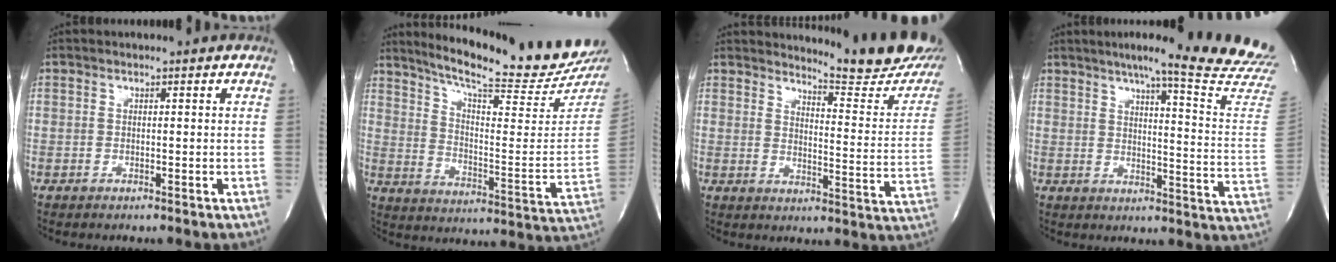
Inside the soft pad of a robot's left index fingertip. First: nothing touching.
{"total": 22.6, "force": [20.6, 0.6, 9.3], "torque": [-0.147, -0.085, 0.275]}
{"total": 15.9, "force": [15.2, 0.4, 4.5], "torque": [-0.060, -0.114, 0.170]}
{"total": 22.2, "force": [19.1, -1.1, 11.3], "torque": [-0.154, -0.091, 0.223]}